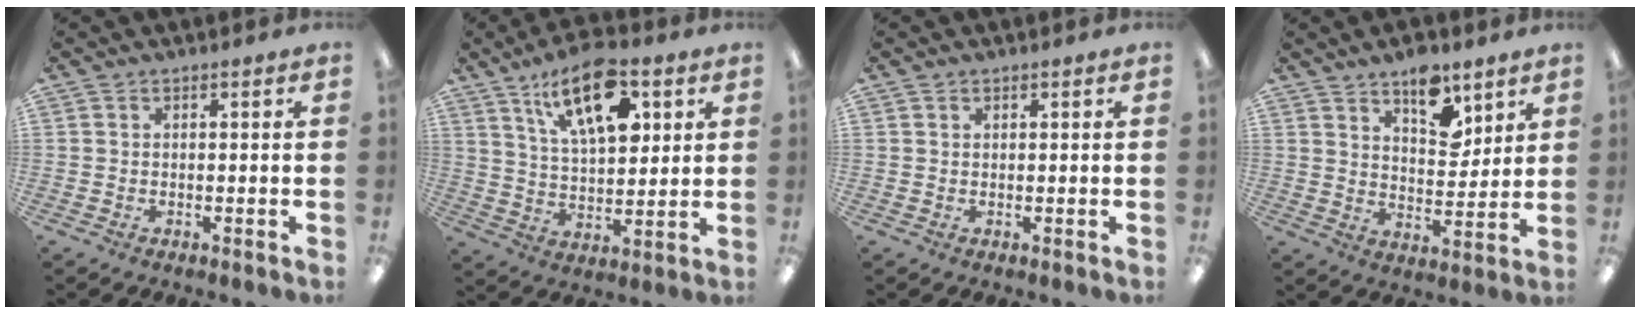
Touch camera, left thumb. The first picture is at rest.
{"total": 16.8, "force": [8.7, 7.9, 12.0], "torque": [-0.184, -0.029, 0.147]}
{"total": 0.6, "force": [0.4, 0.3, 0.2], "torque": [-0.004, 0.003, 0.007]}
{"total": 10.7, "force": [7.2, 5.3, 5.9], "torque": [-0.070, -0.039, 0.122]}